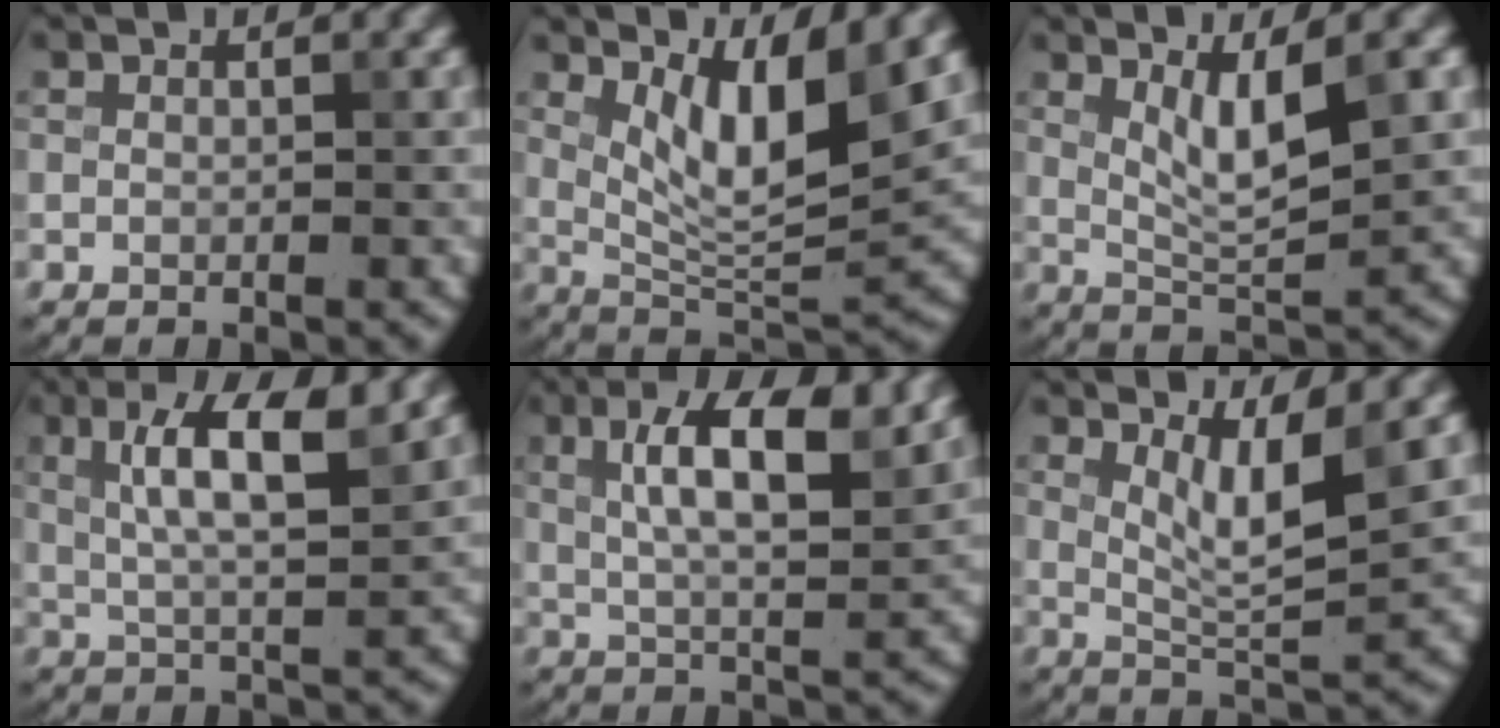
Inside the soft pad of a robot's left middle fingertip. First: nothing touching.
{"total": 7.1, "force": [2.9, 1.8, 6.2], "torque": [-0.102, -0.016, 0.056]}
{"total": 4.4, "force": [1.5, 0.9, 4.0], "torque": [-0.076, -0.007, 0.033]}
{"total": 7.5, "force": [2.8, 1.8, 6.7], "torque": [-0.116, 0.007, 0.048]}
{"total": 9.4, "force": [3.5, 3.0, 8.2], "torque": [-0.134, 0.007, 0.057]}
{"total": 4.7, "force": [2.1, 1.0, 4.1], "torque": [-0.071, -0.010, 0.041]}